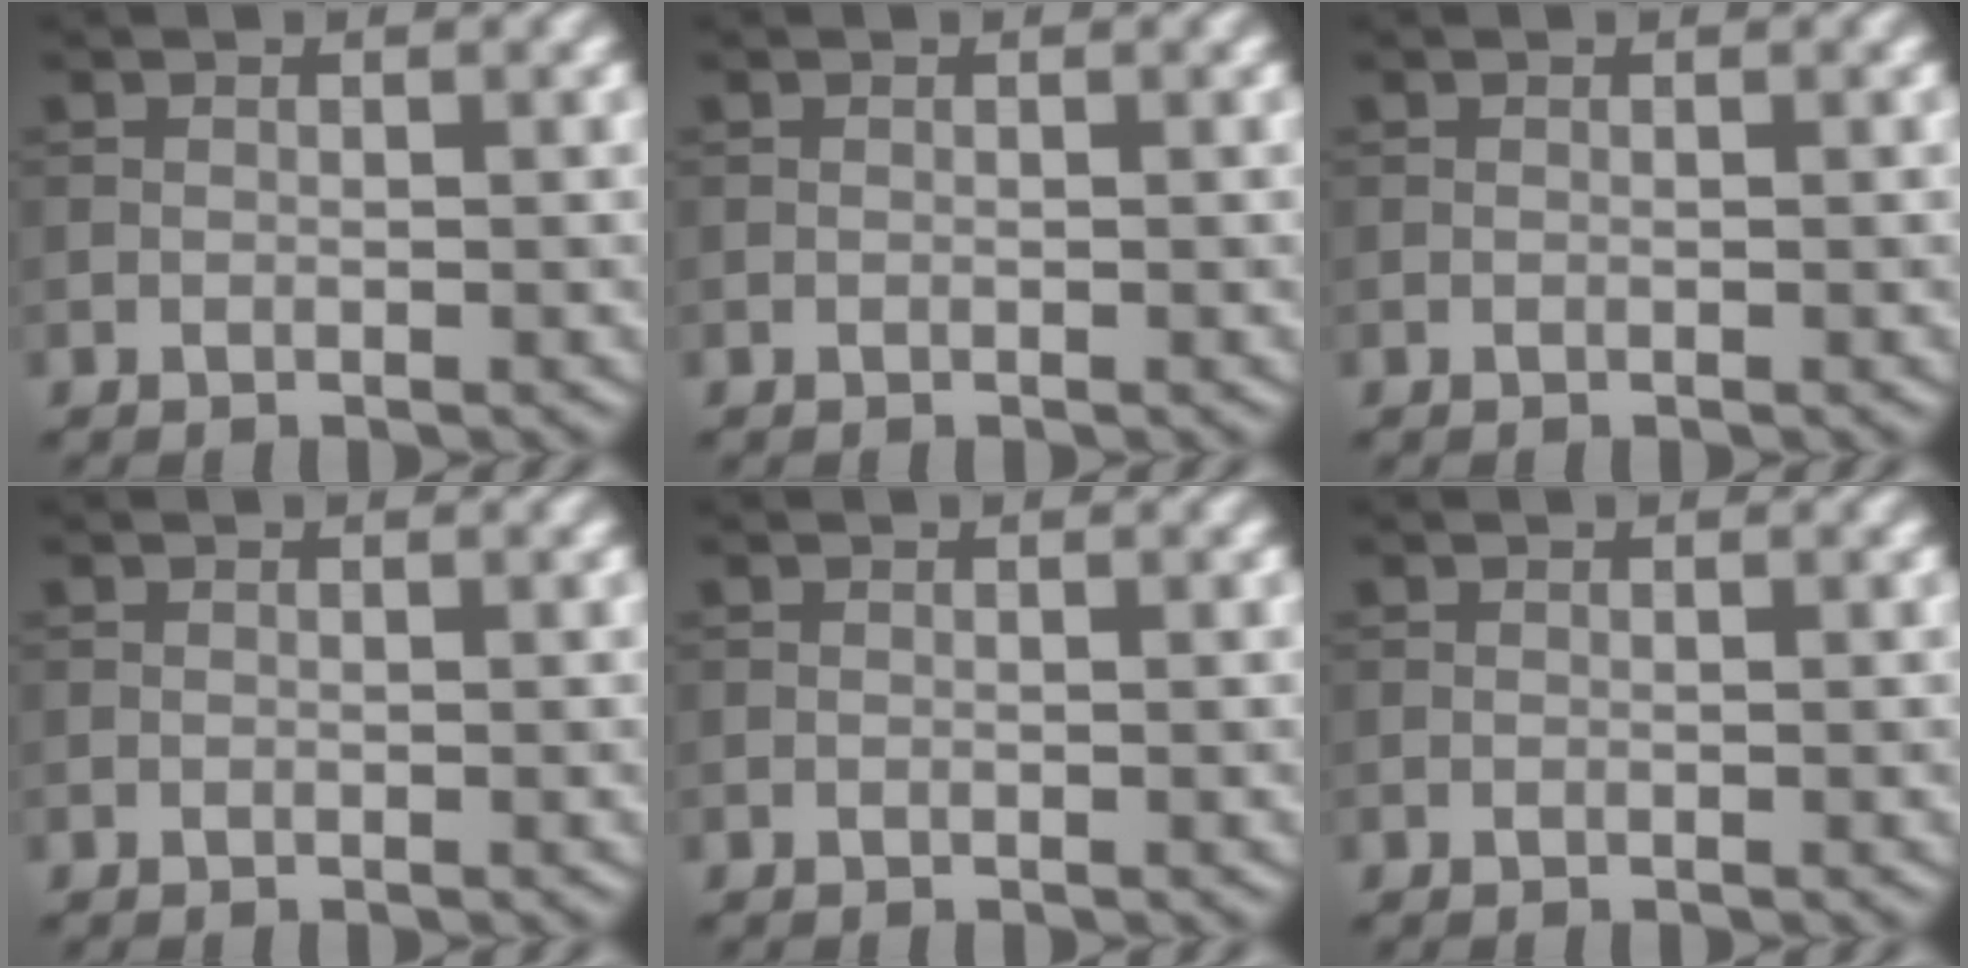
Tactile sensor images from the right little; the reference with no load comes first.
{"total": 0.0}
{"total": 0.0}
{"total": 0.0}
{"total": 0.0}
{"total": 0.0}